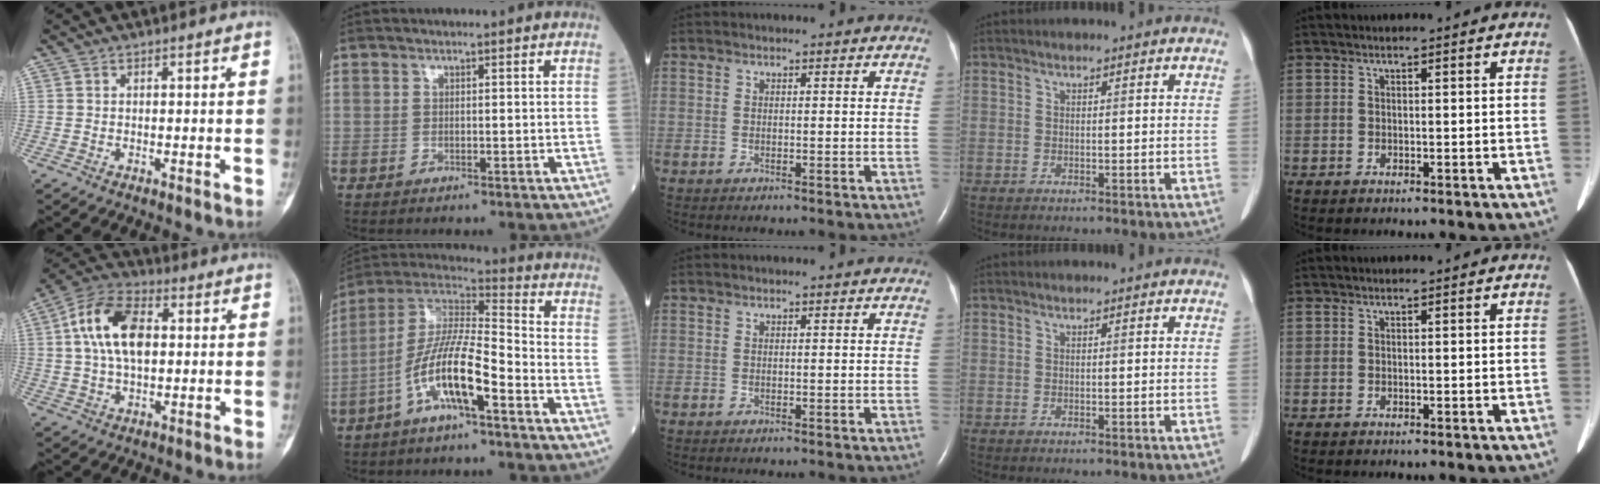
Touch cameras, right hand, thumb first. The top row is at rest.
{"thumb": {"total": 12.1, "force": [2.1, 6.9, 9.7], "torque": [-0.175, 0.017, 0.032]}, "index": {"total": 11.6, "force": [-5.2, 2.1, 10.1], "torque": [-0.206, 0.010, -0.101]}}